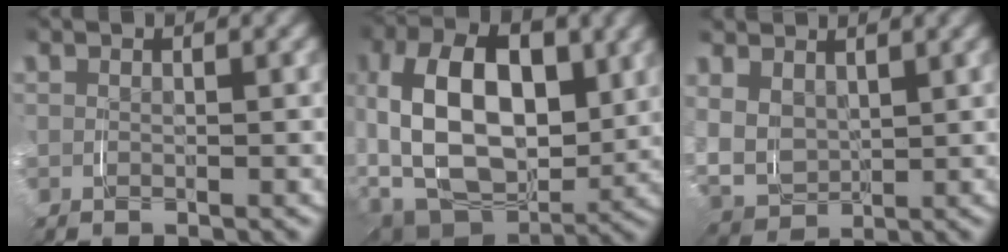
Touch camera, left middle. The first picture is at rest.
{"total": 6.7, "force": [1.4, 4.1, 5.1], "torque": [-0.065, -0.006, 0.022]}
{"total": 5.6, "force": [2.5, 4.8, 1.4], "torque": [-0.045, -0.019, 0.039]}